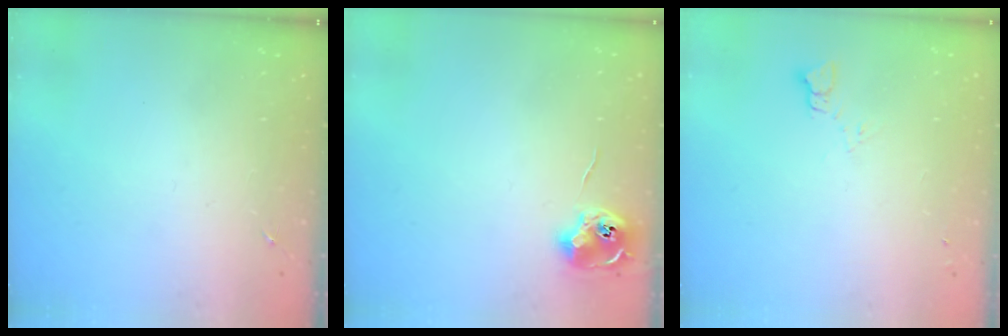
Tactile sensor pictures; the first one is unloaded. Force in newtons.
{"total": 8.8, "press": 8.8, "slide": 0.1}
{"total": 4.1, "press": 4.0, "slide": 0.4}